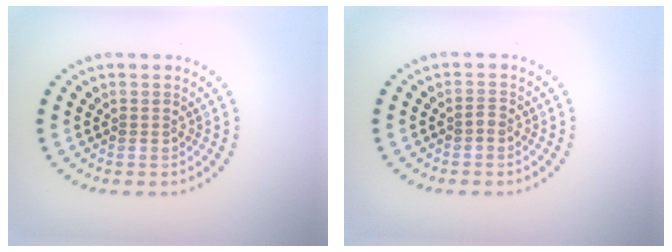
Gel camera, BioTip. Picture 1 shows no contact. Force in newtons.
{"total": 0.7, "press": 0.6, "slide": 0.3}